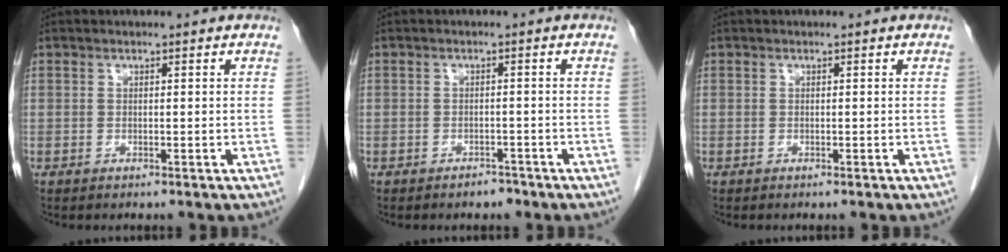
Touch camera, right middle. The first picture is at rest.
{"total": 1.6, "force": [-1.3, 0.8, 0.4], "torque": [-0.008, 0.002, -0.017]}
{"total": 0.0}